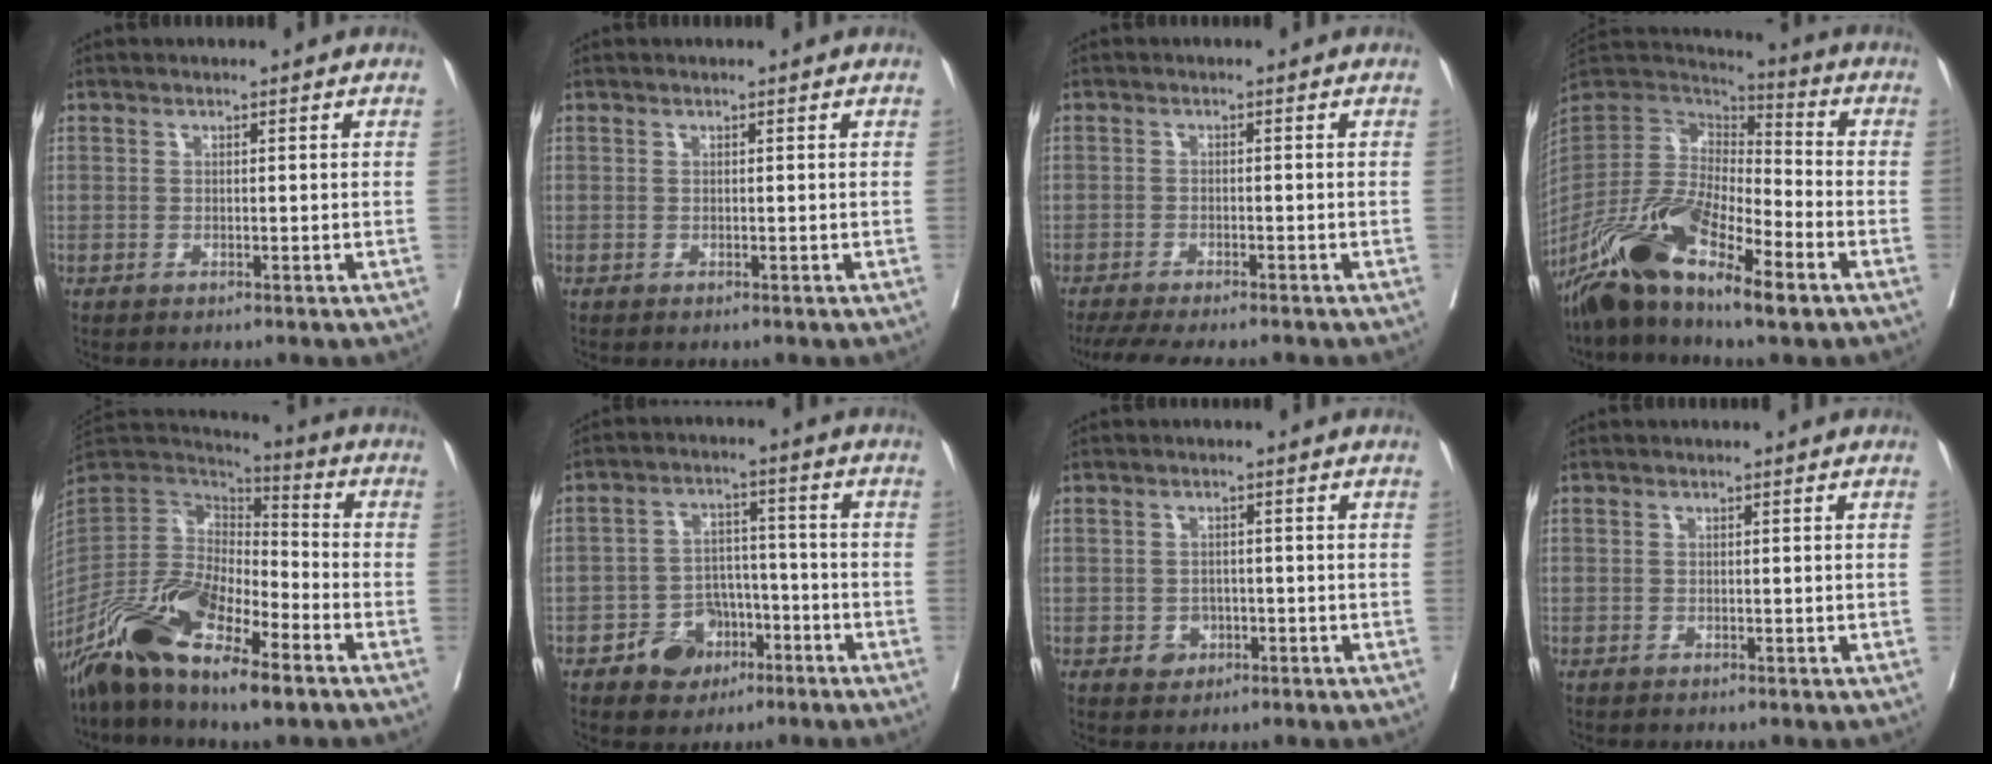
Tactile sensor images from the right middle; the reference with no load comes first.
{"total": 0.0}
{"total": 10.0, "force": [-8.7, 1.7, 4.7], "torque": [-0.067, -0.013, -0.125]}
{"total": 17.2, "force": [-10.1, 4.5, 13.2], "torque": [-0.271, -0.012, -0.190]}
{"total": 18.0, "force": [-11.1, 5.3, 13.1], "torque": [-0.272, -0.013, -0.209]}
{"total": 7.1, "force": [-3.9, 5.4, 2.3], "torque": [-0.035, 0.017, -0.056]}
{"total": 2.6, "force": [-1.0, 2.2, 1.0], "torque": [-0.008, 0.006, -0.010]}
{"total": 0.0}